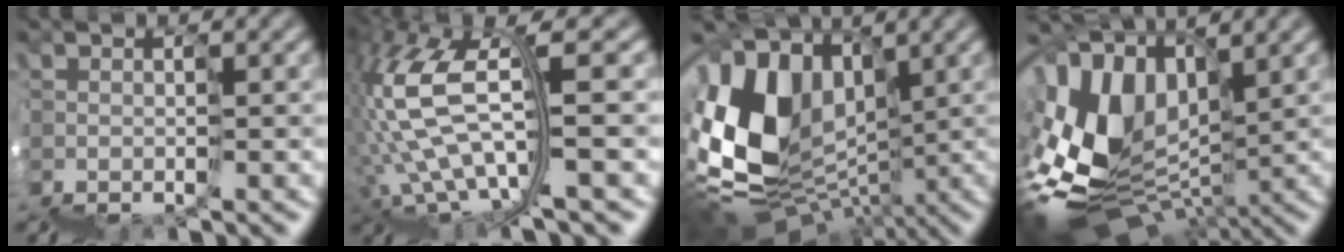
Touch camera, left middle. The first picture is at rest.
{"total": 7.6, "force": [1.8, 2.9, 6.8], "torque": [-0.163, 0.023, 0.027]}
{"total": 8.4, "force": [3.9, 6.4, 3.8], "torque": [-0.092, 0.028, 0.062]}
{"total": 8.4, "force": [4.1, 5.2, 5.2], "torque": [-0.120, 0.039, 0.073]}